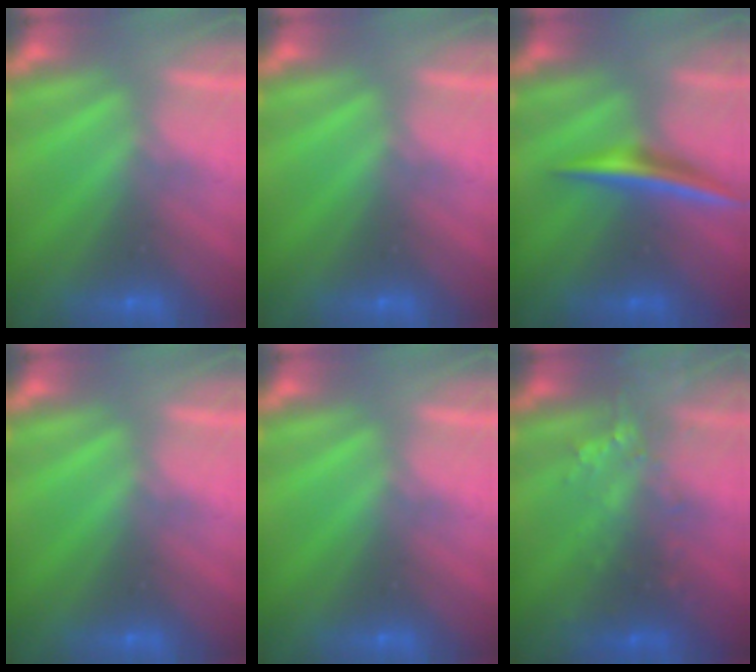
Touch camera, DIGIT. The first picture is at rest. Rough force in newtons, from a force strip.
{"total": 0.0}
{"total": 1.9}
{"total": 0.0}
{"total": 0.0}
{"total": 5.8}